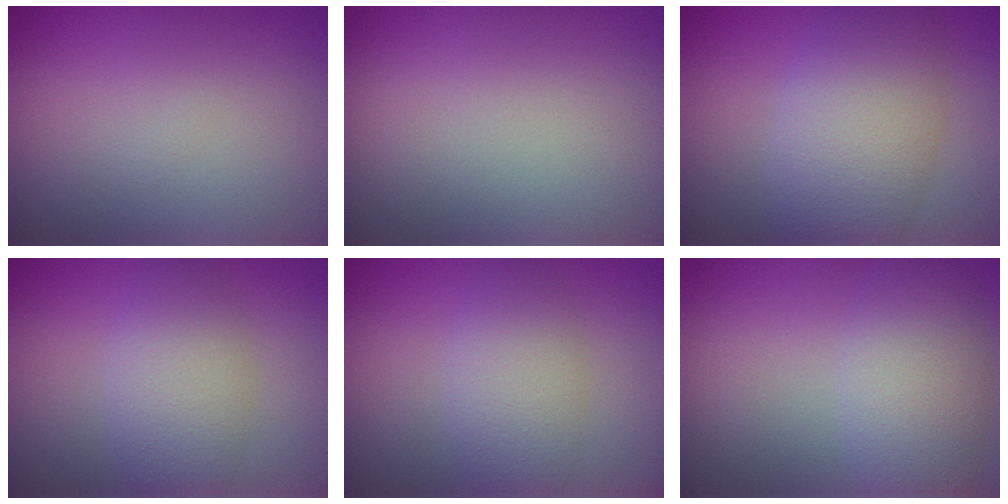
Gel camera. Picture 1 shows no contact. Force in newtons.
{"total": 0.0}
{"total": 7.0, "press": 7.0, "slide": 0.4}
{"total": 4.0, "press": 4.0, "slide": 0.3}
{"total": 3.5, "press": 3.5, "slide": 0.3}
{"total": 4.6, "press": 4.6, "slide": 0.3}